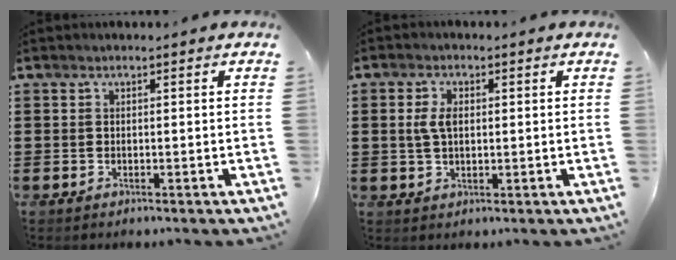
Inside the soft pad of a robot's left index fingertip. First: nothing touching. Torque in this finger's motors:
{"motor_torque": [0.56, 0.52, 0.24, 0.08]}